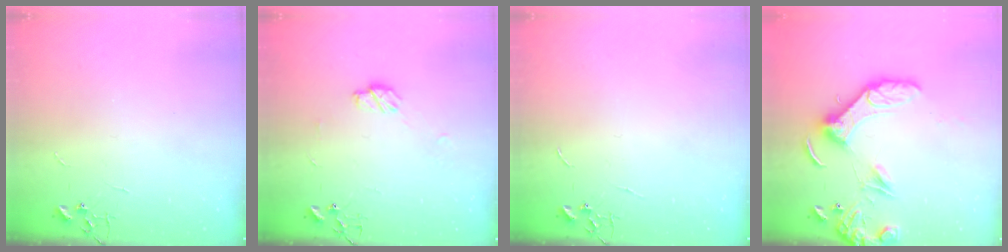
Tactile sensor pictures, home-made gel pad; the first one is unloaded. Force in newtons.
{"total": 6.1, "press": 6.0, "slide": 0.4}
{"total": 0.0}
{"total": 13.1, "press": 12.9, "slide": 2.6}